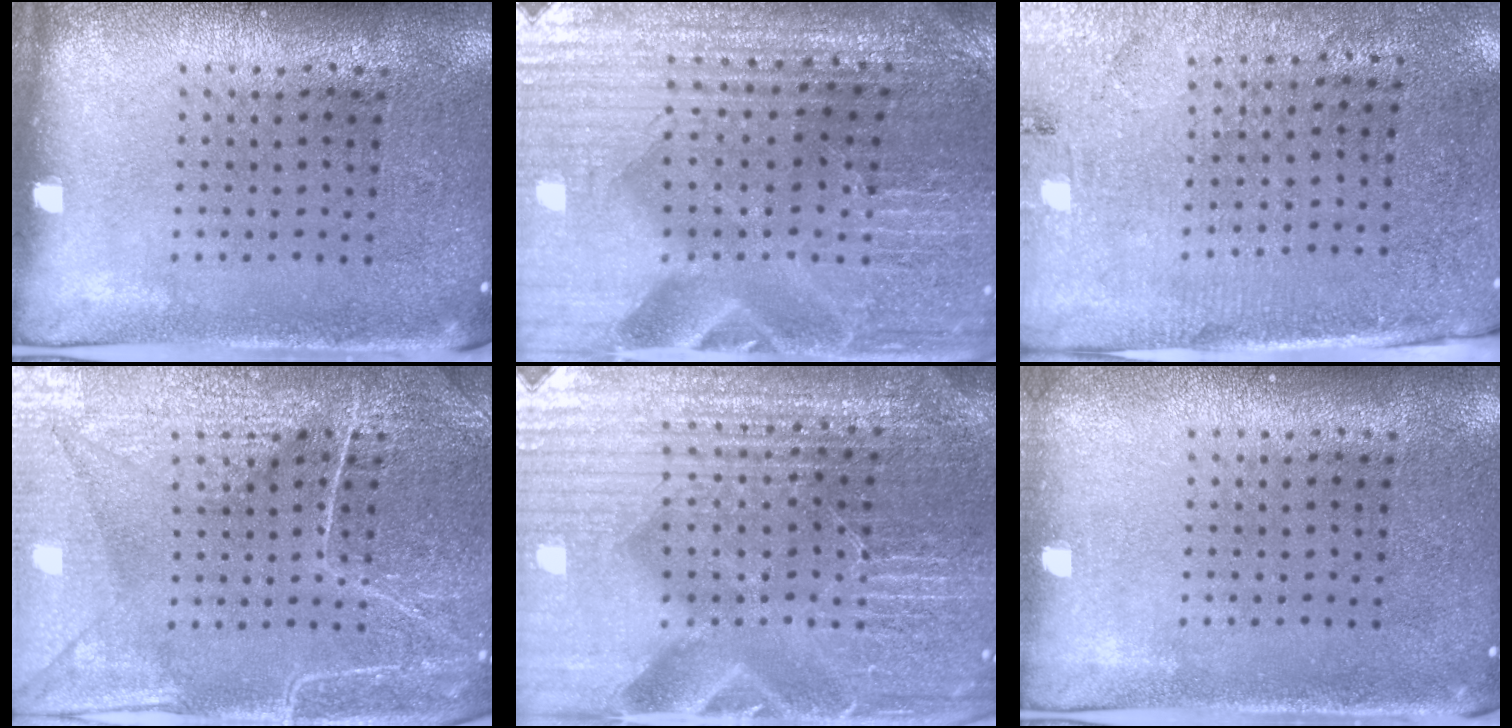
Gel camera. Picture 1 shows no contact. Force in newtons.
{"total": 3.4, "press": 3.3, "slide": 0.4}
{"total": 2.8, "press": 2.6, "slide": 1.2}
{"total": 4.1, "press": 4.1, "slide": 0.4}
{"total": 5.5, "press": 5.1, "slide": 2.2}
{"total": 0.5, "press": 0.5, "slide": 0.1}